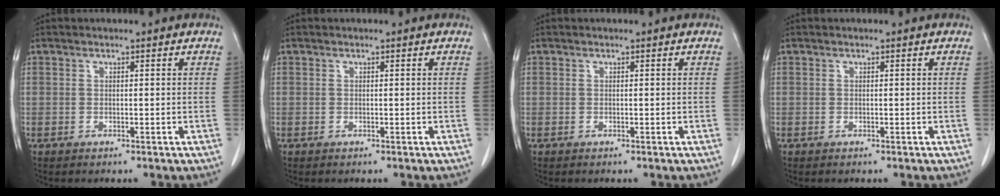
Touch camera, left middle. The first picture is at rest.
{"total": 0.0}
{"total": 0.0}
{"total": 0.0}